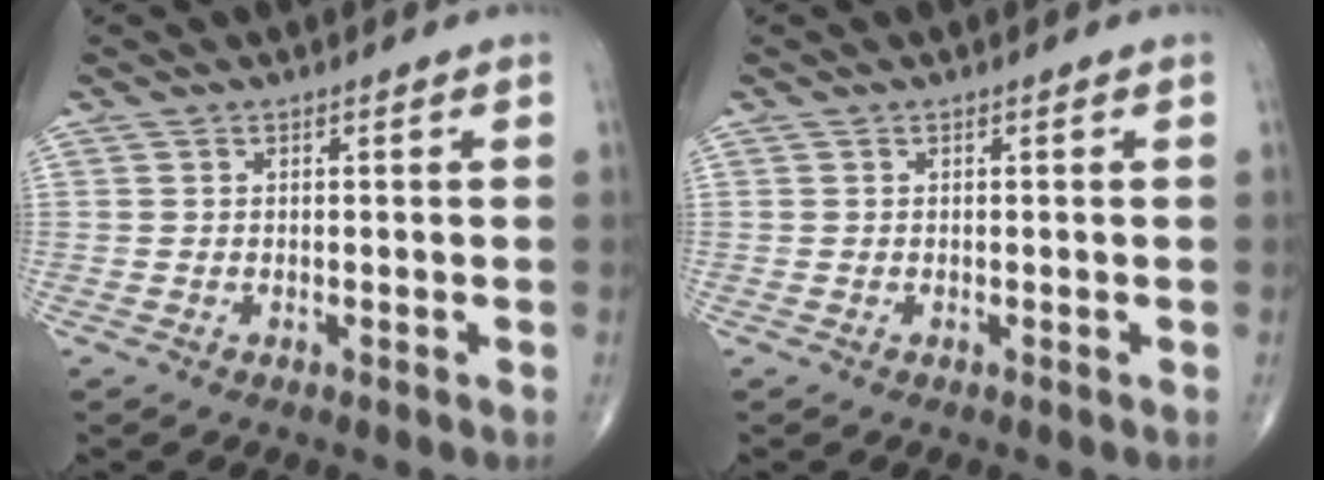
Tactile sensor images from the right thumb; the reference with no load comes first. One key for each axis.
{"total": 0.0}